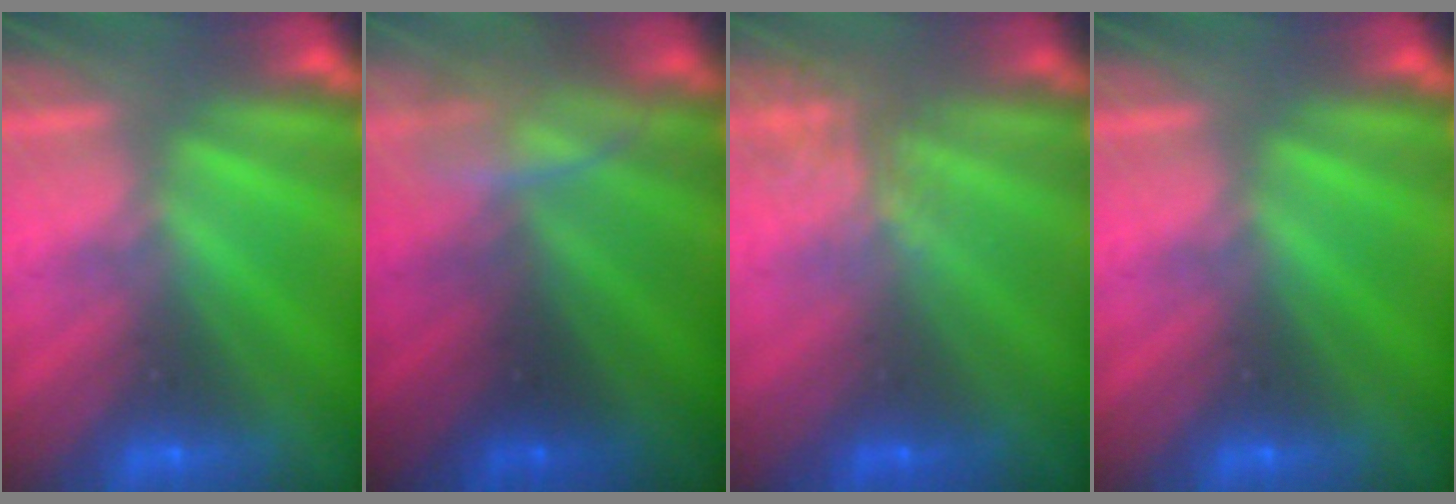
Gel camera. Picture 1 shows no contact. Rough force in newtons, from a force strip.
{"total": 2.8}
{"total": 1.8}
{"total": 0.0}